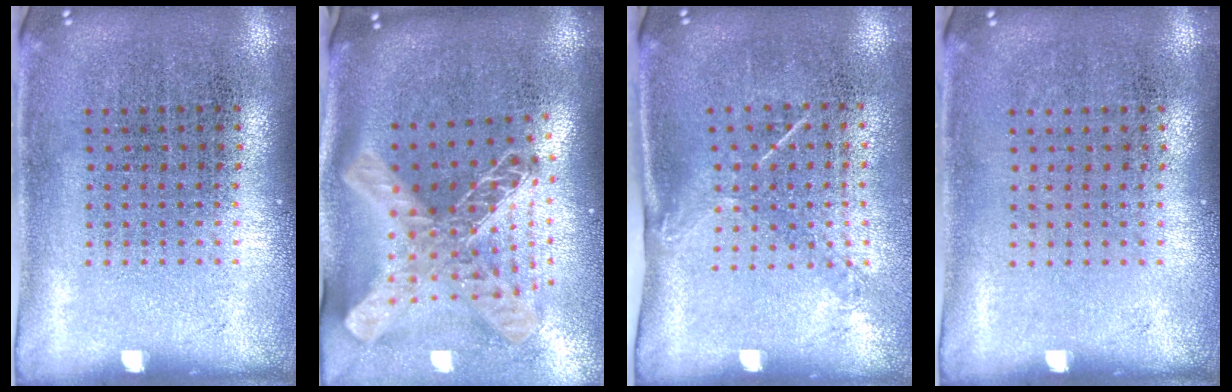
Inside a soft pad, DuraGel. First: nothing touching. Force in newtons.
{"total": 2.9, "press": 2.0, "slide": 2.1}
{"total": 1.4, "press": 1.0, "slide": 1.1}
{"total": 0.0}